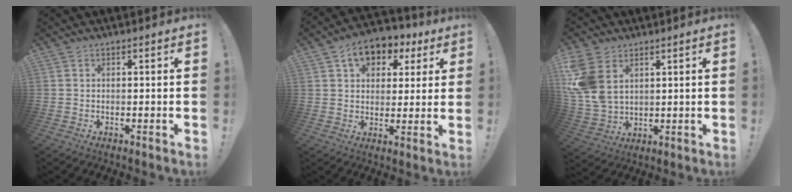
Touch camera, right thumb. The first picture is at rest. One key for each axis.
{"total": 9.7, "fx": 4.8, "fy": 7.0, "fz": 4.7, "tx": -0.068, "ty": -0.022, "tz": 0.091}
{"total": 11.8, "fx": 4.7, "fy": 7.9, "fz": 7.4, "tx": -0.148, "ty": -0.023, "tz": 0.094}